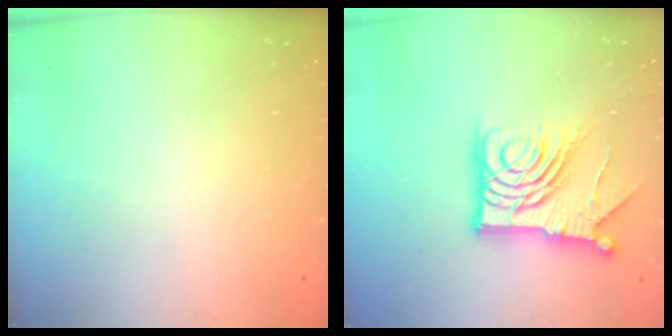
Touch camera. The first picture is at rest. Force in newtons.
{"total": 15.4, "press": 15.3, "slide": 2.0}